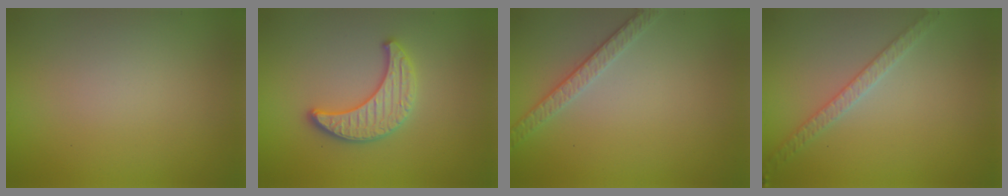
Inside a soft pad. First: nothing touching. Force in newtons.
{"total": 3.3, "press": 3.2, "slide": 1.0}
{"total": 2.6, "press": 2.5, "slide": 0.8}
{"total": 2.5, "press": 2.4, "slide": 0.4}